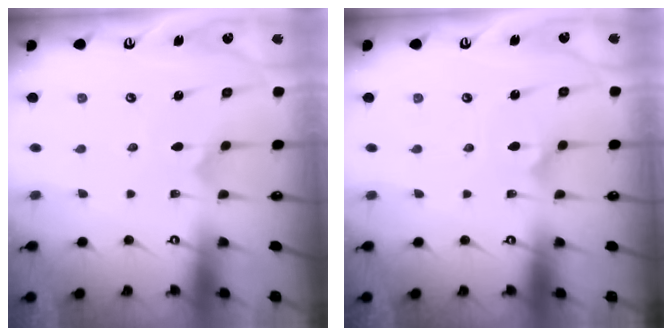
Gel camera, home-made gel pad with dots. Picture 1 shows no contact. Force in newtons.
{"total": 2.4, "press": 2.4, "slide": 0.1}